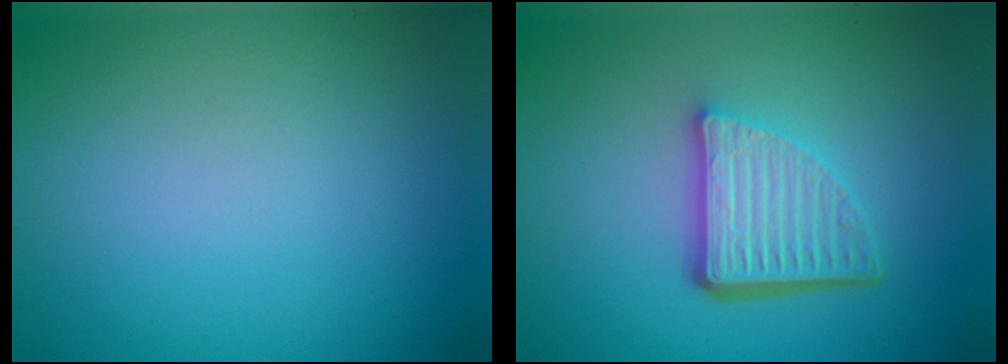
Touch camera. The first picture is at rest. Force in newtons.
{"total": 5.7, "press": 3.8, "slide": 4.2}